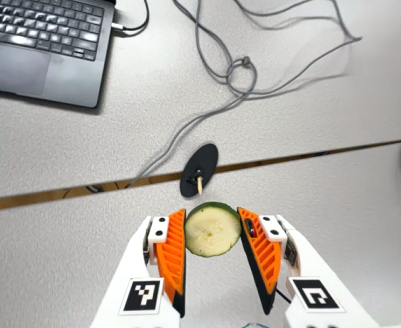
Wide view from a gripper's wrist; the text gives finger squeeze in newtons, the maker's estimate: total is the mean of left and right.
{"total": 9.4, "left": 10.2, "right": 8.5}